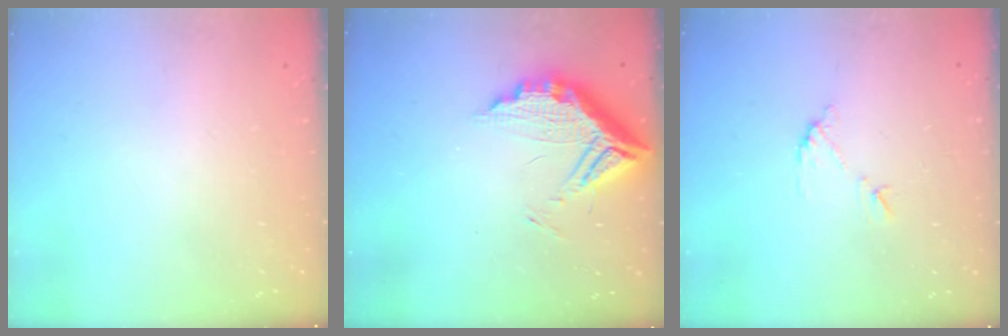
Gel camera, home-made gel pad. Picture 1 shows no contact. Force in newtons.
{"total": 13.0, "press": 12.9, "slide": 1.5}
{"total": 7.6, "press": 7.6, "slide": 0.3}